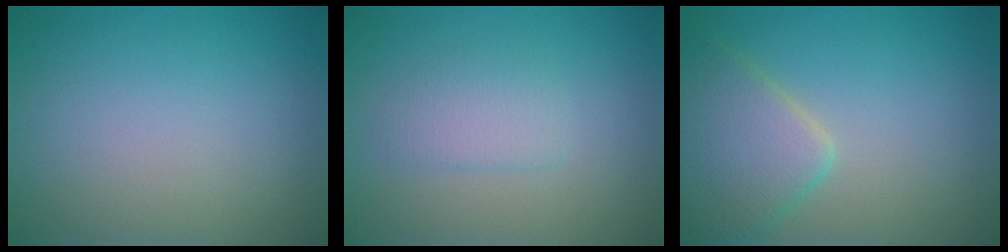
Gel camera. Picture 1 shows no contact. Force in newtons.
{"total": 1.8, "press": 1.8, "slide": 0.1}
{"total": 4.9, "press": 4.9, "slide": 0.3}